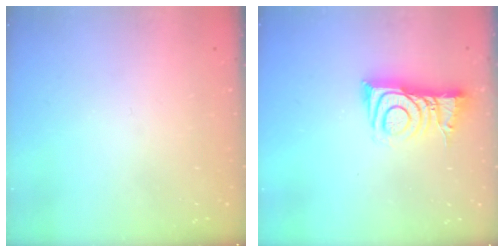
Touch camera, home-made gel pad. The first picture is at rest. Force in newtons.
{"total": 8.3, "press": 8.3, "slide": 0.7}